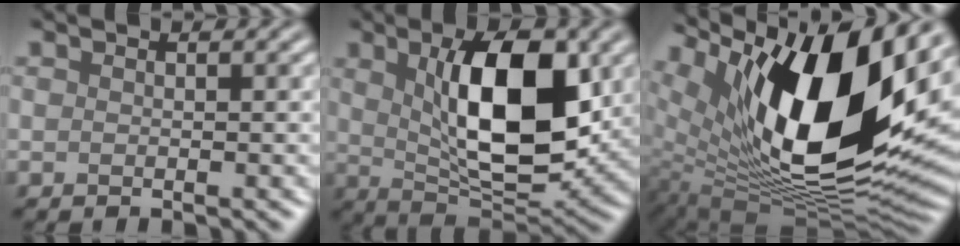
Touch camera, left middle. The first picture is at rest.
{"total": 10.0, "force": [2.2, 4.2, 8.9], "torque": [-0.146, -0.005, 0.042]}
{"total": 16.3, "force": [5.9, 6.9, 13.6], "torque": [-0.216, -0.017, 0.101]}